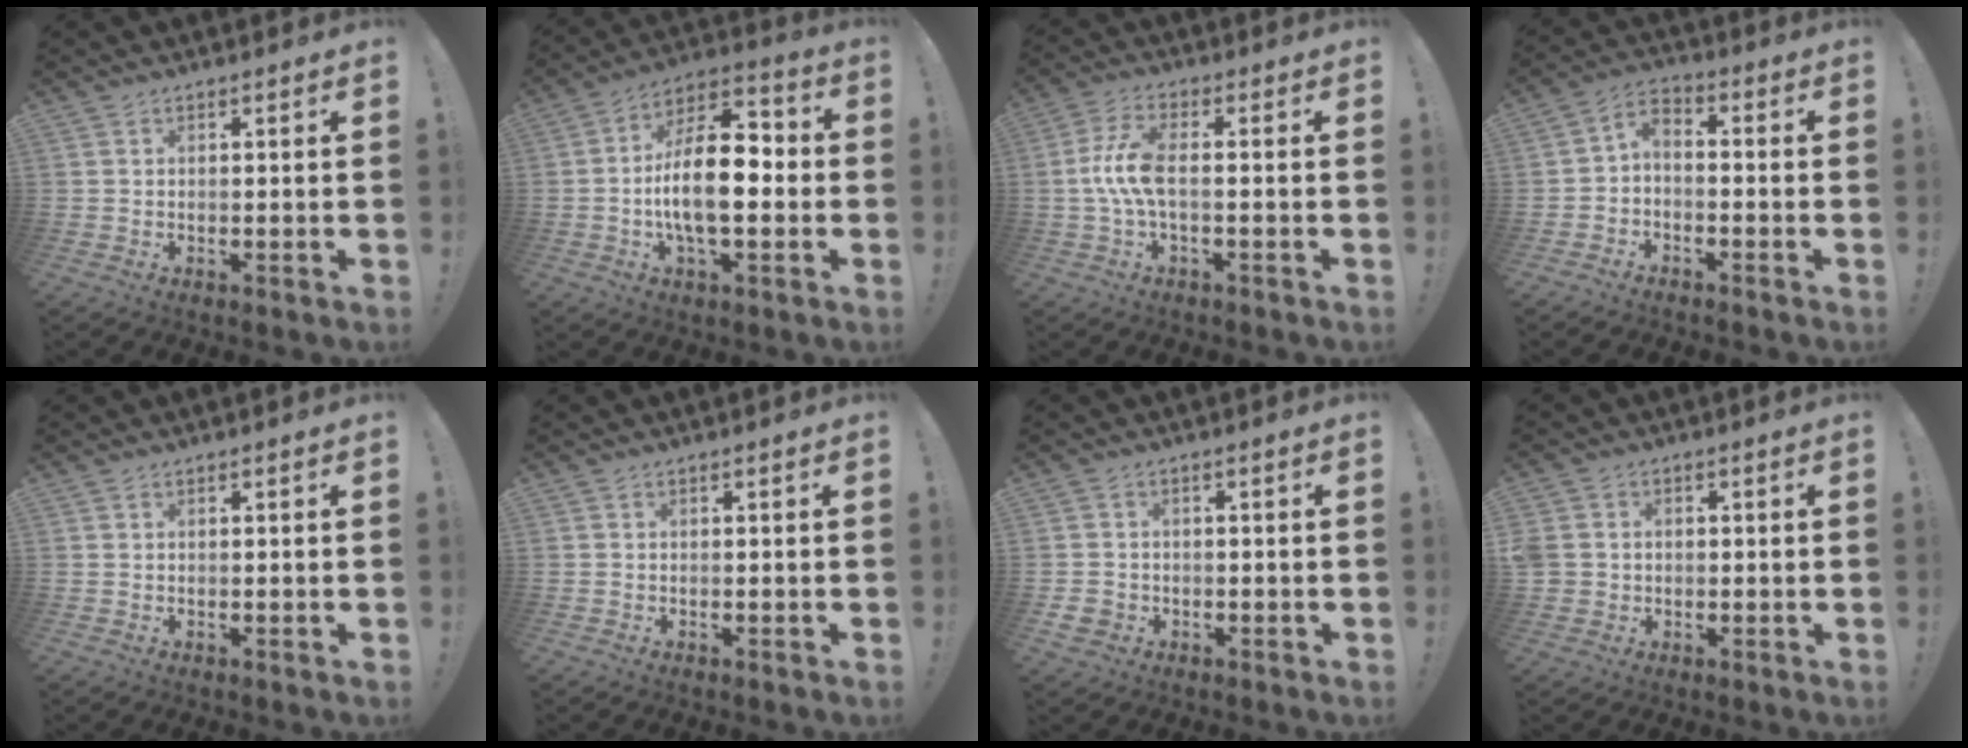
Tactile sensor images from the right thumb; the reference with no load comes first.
{"total": 17.0, "force": [-2.7, 7.8, 14.9], "torque": [-0.270, 0.013, -0.052]}
{"total": 9.2, "force": [-0.7, 3.1, 8.6], "torque": [-0.184, -0.002, -0.012]}
{"total": 4.1, "force": [-2.4, 2.3, 2.4], "torque": [-0.058, 0.009, -0.044]}
{"total": 0.0}
{"total": 0.0}
{"total": 3.0, "force": [-1.2, 2.5, 1.1], "torque": [-0.029, 0.004, -0.021]}
{"total": 4.1, "force": [-0.1, 3.7, 1.8], "torque": [-0.050, 0.008, -0.001]}